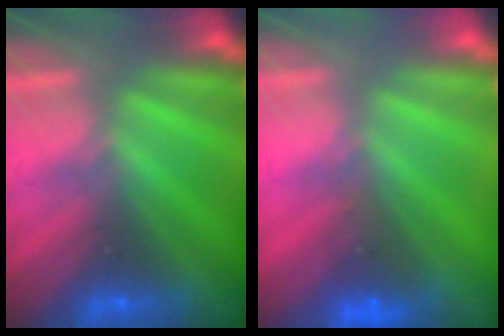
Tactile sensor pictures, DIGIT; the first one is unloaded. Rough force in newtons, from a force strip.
{"total": 3.2}